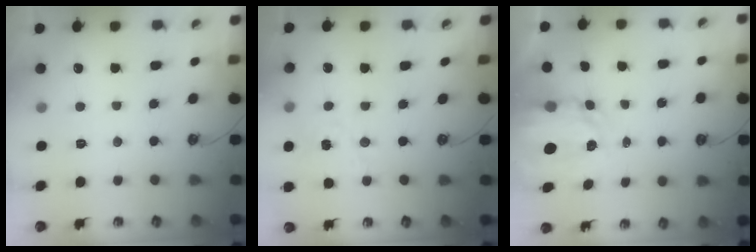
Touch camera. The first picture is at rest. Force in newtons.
{"total": 2.5, "press": 2.5, "slide": 0.3}
{"total": 6.3, "press": 6.3, "slide": 0.6}